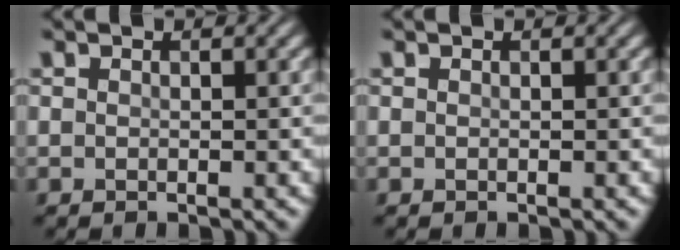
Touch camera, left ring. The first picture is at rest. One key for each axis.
{"total": 0.0}